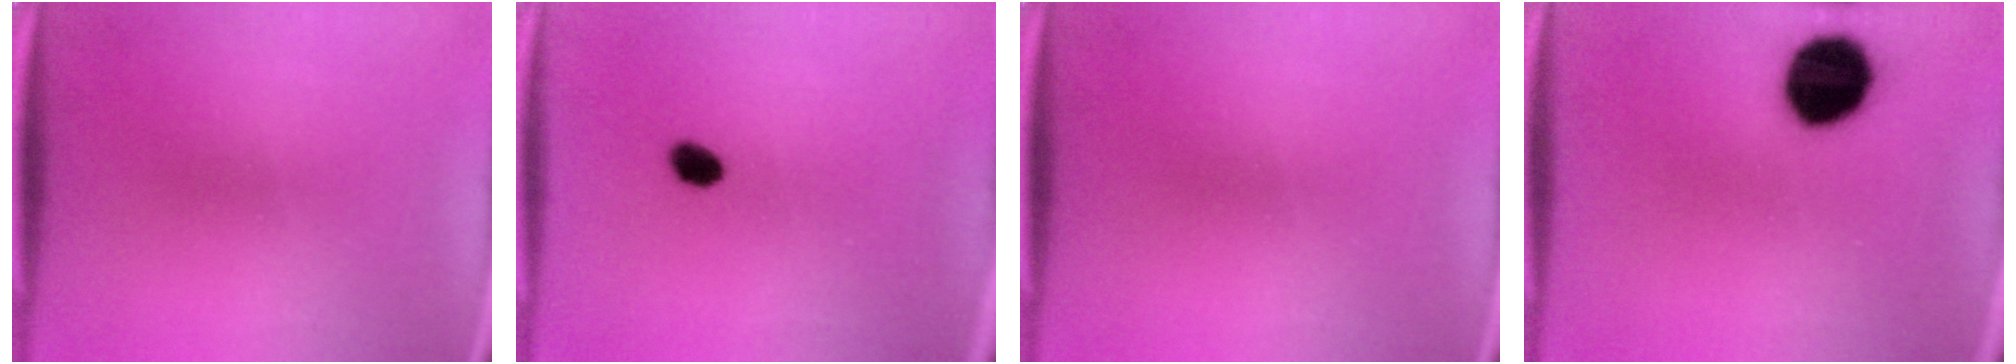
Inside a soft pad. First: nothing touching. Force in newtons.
{"total": 2.7}
{"total": 0.0}
{"total": 15.0}